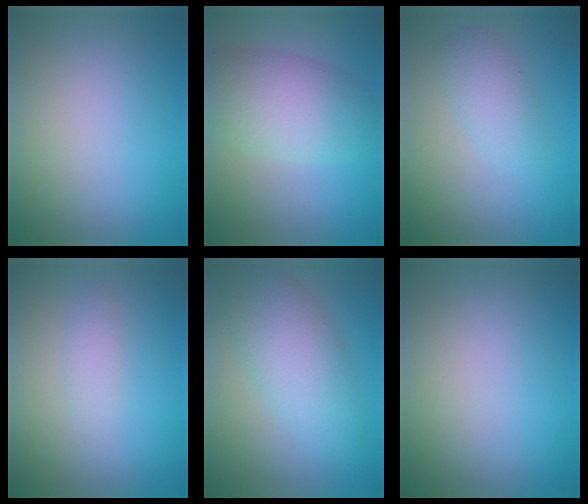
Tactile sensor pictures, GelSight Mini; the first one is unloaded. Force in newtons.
{"total": 6.1, "press": 6.0, "slide": 0.2}
{"total": 2.5, "press": 2.5, "slide": 0.1}
{"total": 1.1, "press": 1.1, "slide": 0.0}
{"total": 5.6, "press": 5.6, "slide": 0.2}
{"total": 0.0}